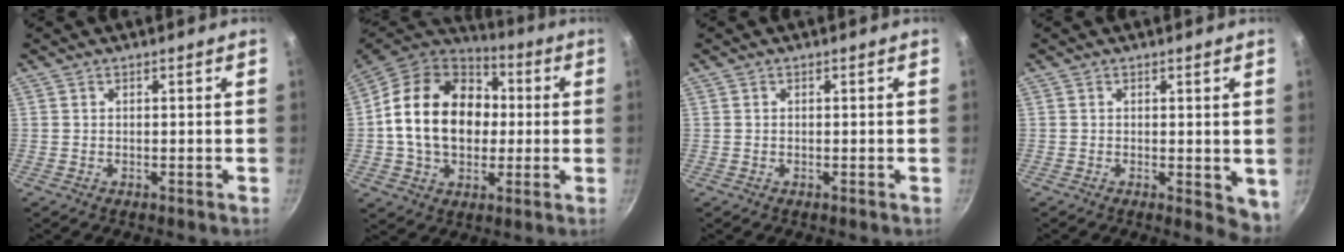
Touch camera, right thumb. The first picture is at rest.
{"total": 21.9, "force": [1.3, 16.4, 14.4], "torque": [-0.227, 0.031, 0.019]}
{"total": 0.0}
{"total": 4.3, "force": [0.0, 2.0, 3.8], "torque": [-0.042, -0.010, 0.001]}